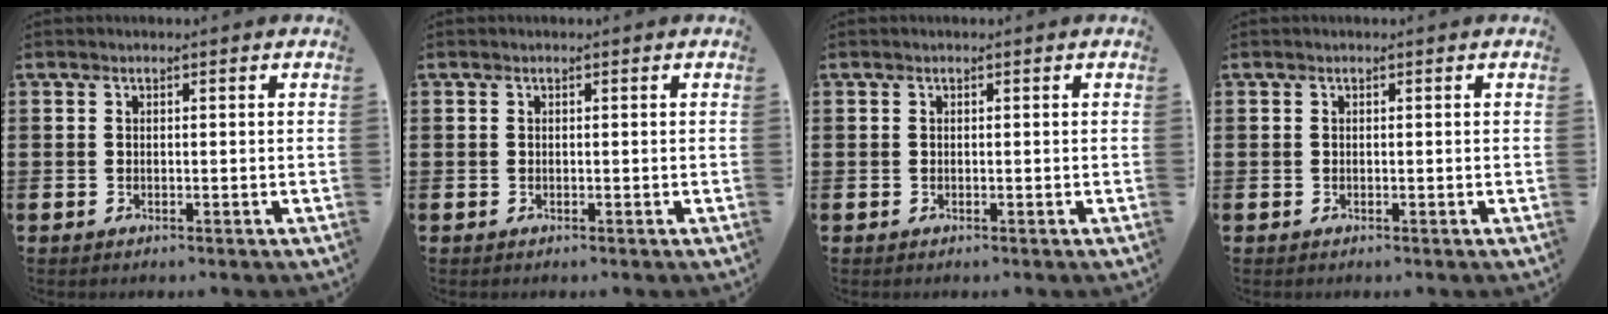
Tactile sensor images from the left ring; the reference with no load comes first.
{"total": 0.0}
{"total": 0.0}
{"total": 0.0}